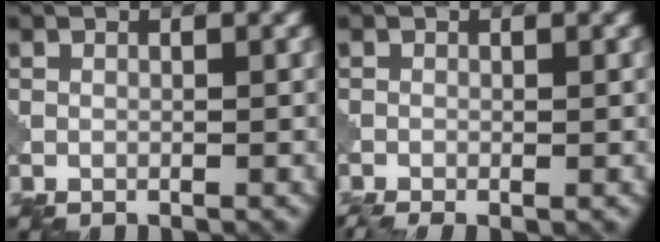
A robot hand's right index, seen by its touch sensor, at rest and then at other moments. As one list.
[{"total": 1.9, "force": [-1.2, 0.4, 1.3], "torque": [-0.026, -0.006, -0.026]}]